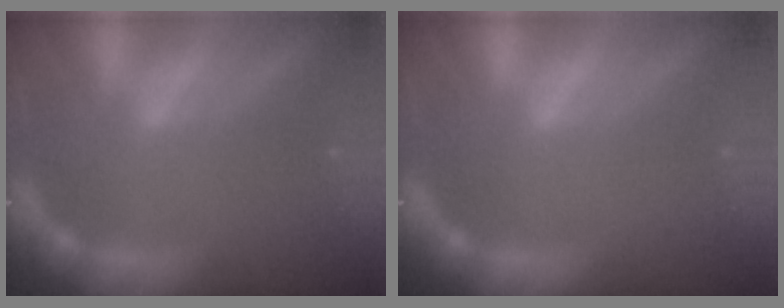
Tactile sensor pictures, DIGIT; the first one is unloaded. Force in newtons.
{"total": 0.0}